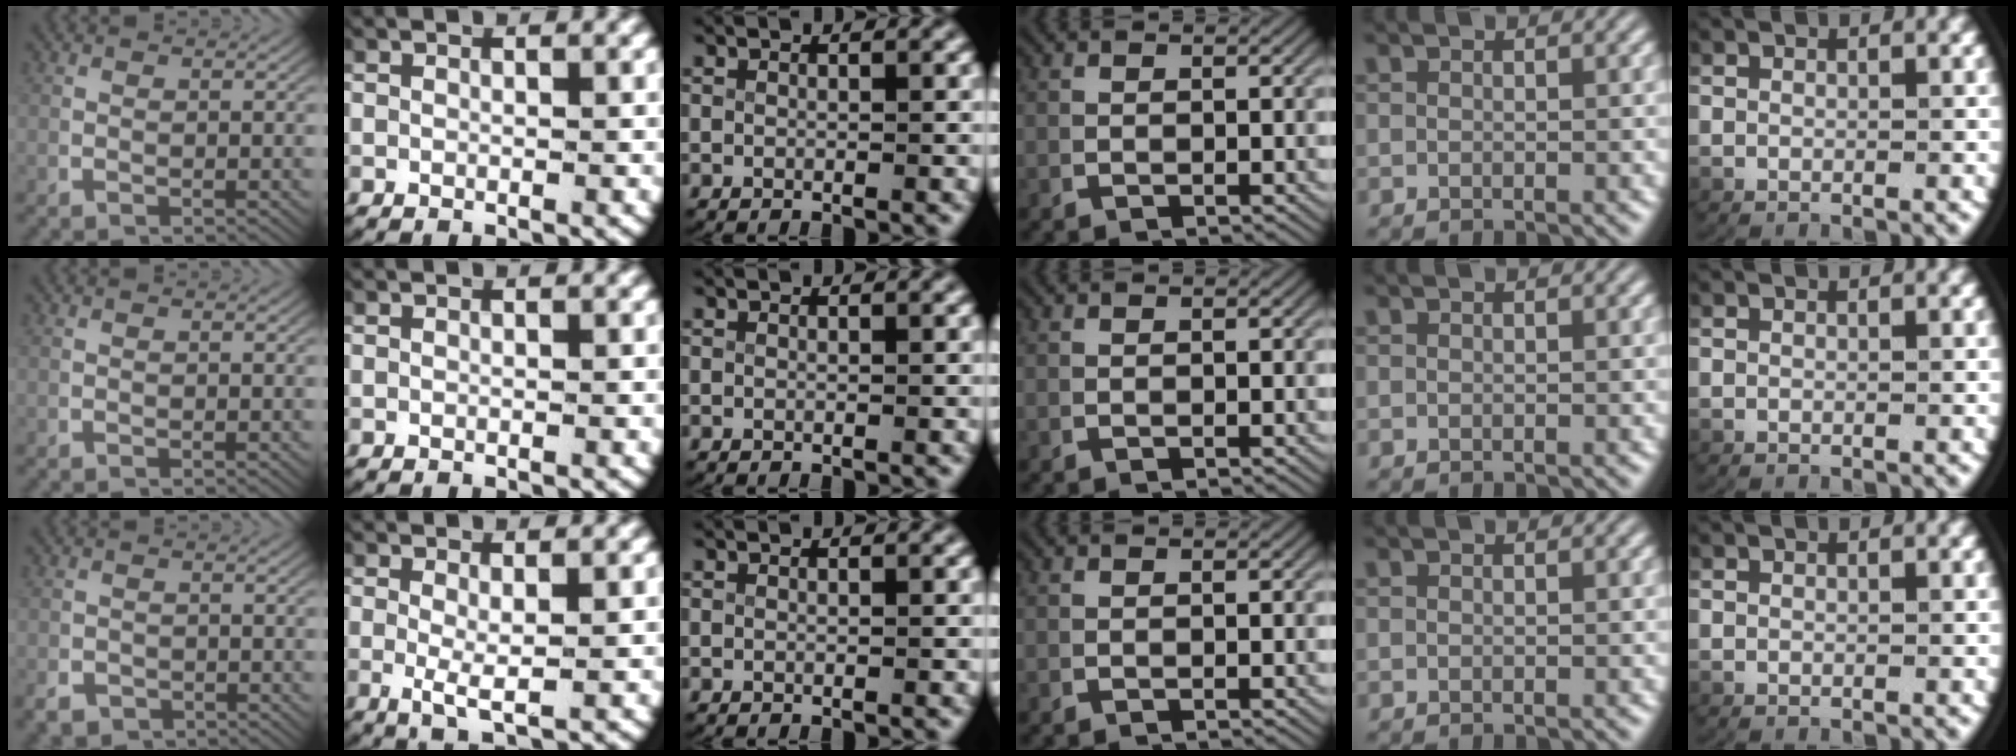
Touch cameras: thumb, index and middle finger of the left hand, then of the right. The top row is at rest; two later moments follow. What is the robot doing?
{"motion": "lift_and_place", "object": "paper towel"}